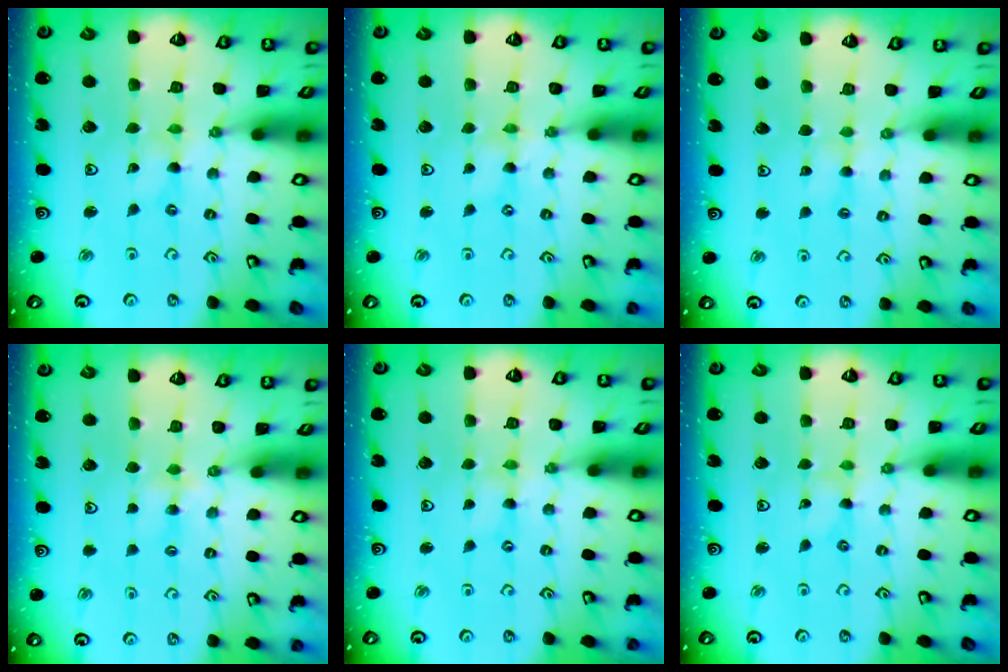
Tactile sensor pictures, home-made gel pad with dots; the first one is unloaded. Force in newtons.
{"total": 0.0}
{"total": 1.7, "press": 1.6, "slide": 0.4}
{"total": 3.6, "press": 3.6, "slide": 0.6}
{"total": 0.0}
{"total": 0.0}